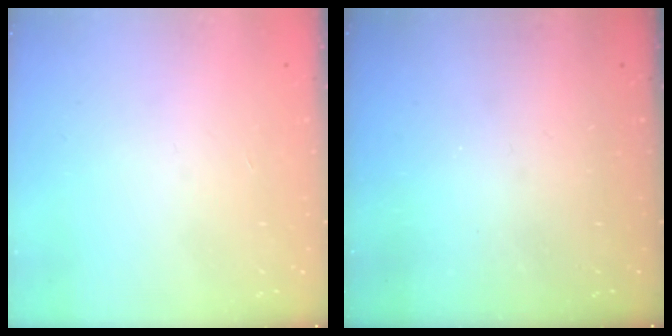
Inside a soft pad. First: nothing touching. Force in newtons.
{"total": 0.0}